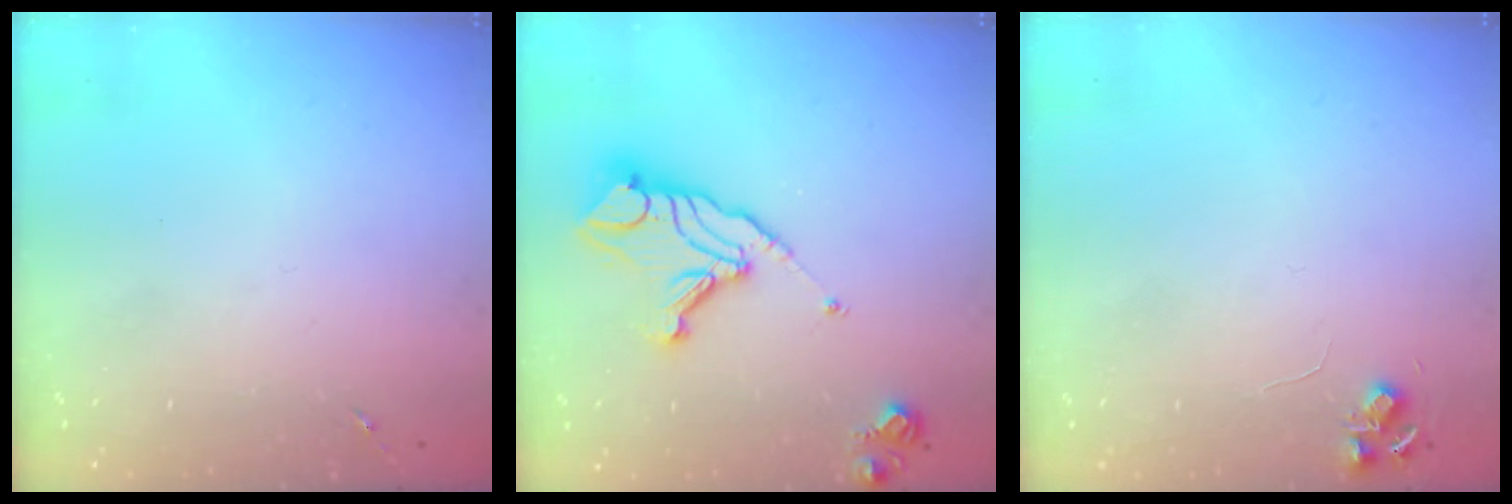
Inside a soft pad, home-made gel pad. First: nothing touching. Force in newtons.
{"total": 14.9, "press": 14.8, "slide": 1.5}
{"total": 5.8, "press": 5.8, "slide": 0.8}